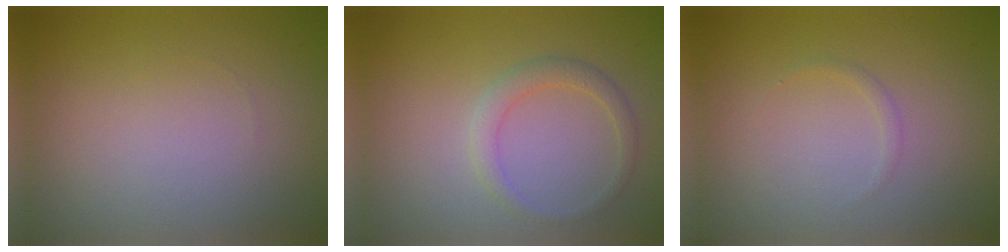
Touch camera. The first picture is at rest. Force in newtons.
{"total": 1.8, "press": 1.8, "slide": 0.0}
{"total": 0.5, "press": 0.5, "slide": 0.1}